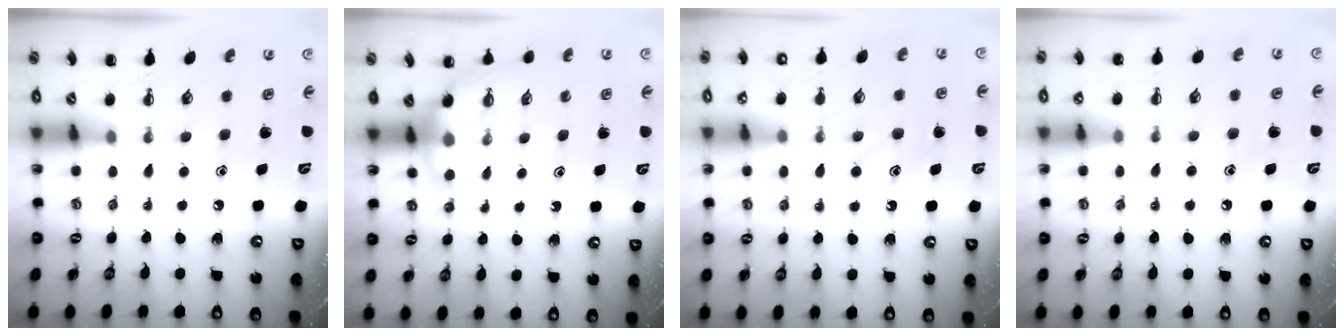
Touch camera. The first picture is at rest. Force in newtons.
{"total": 4.7, "press": 4.7, "slide": 0.4}
{"total": 12.1, "press": 12.1, "slide": 1.0}
{"total": 8.4, "press": 8.2, "slide": 1.9}